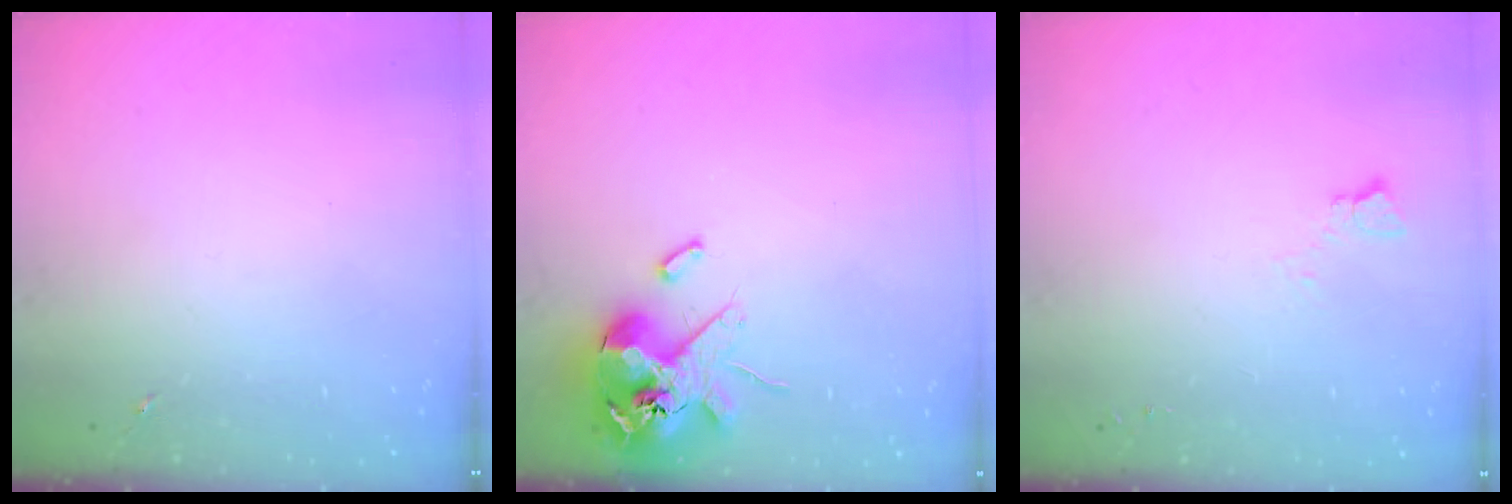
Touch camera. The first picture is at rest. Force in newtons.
{"total": 14.1, "press": 13.9, "slide": 2.5}
{"total": 2.8, "press": 2.7, "slide": 0.3}